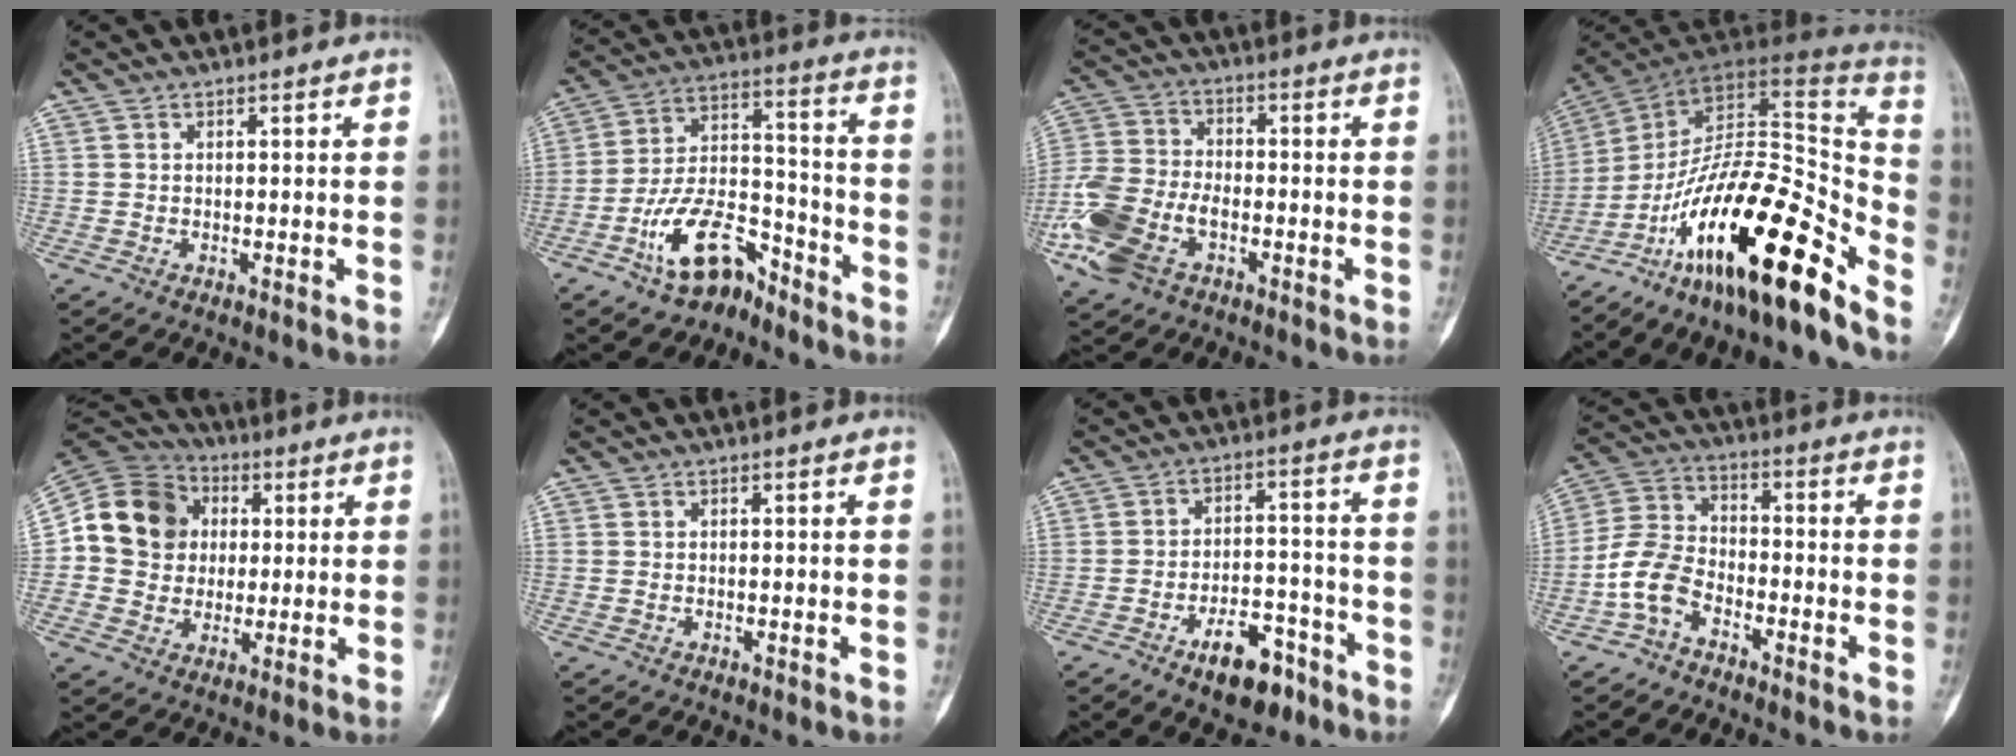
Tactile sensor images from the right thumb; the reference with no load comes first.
{"total": 13.3, "force": [-8.6, 6.6, 7.6], "torque": [-0.127, 0.084, -0.159]}
{"total": 13.6, "force": [-5.6, 8.3, 9.2], "torque": [-0.207, 0.017, -0.111]}
{"total": 26.5, "force": [-17.8, 6.7, 18.5], "torque": [-0.253, 0.103, -0.295]}
{"total": 14.4, "force": [2.0, 12.9, 6.2], "torque": [-0.090, 0.021, 0.033]}
{"total": 0.0}
{"total": 9.6, "force": [-6.1, 4.8, 5.7], "torque": [-0.067, 0.048, -0.091]}
{"total": 8.1, "force": [-4.3, 5.1, 4.6], "torque": [-0.097, 0.040, -0.096]}